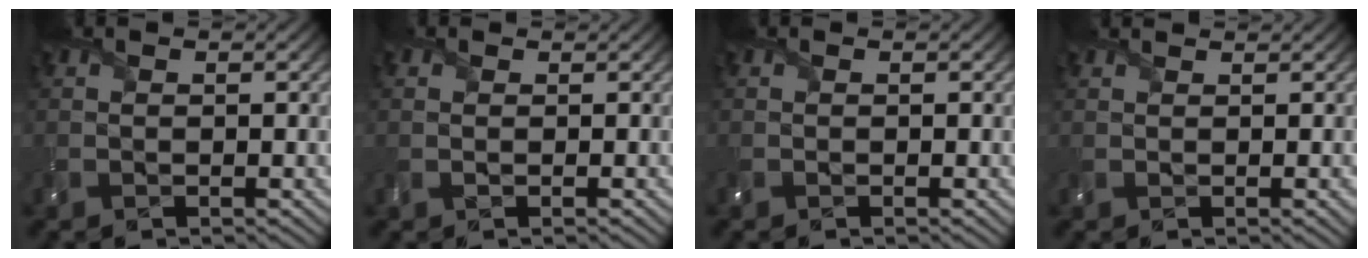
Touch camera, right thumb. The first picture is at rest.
{"total": 1.5, "force": [0.2, 1.2, 0.8], "torque": [-0.017, -0.002, 0.003]}
{"total": 0.0}
{"total": 2.1, "force": [1.4, 0.4, 1.5], "torque": [-0.034, 0.003, 0.020]}